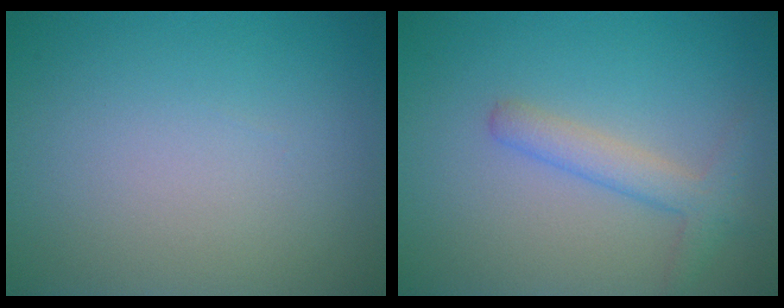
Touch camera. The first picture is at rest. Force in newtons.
{"total": 2.7, "press": 2.7, "slide": 0.1}